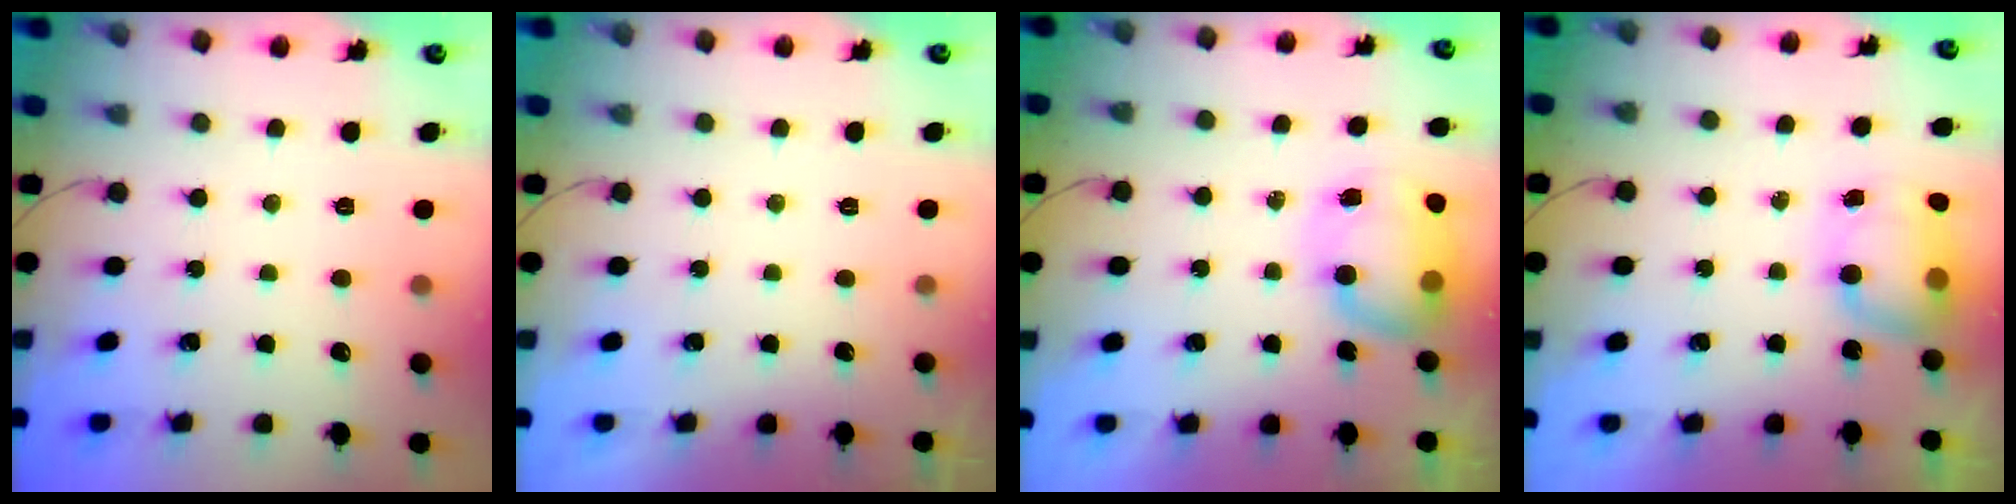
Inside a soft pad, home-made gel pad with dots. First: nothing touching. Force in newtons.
{"total": 0.0}
{"total": 9.0, "press": 8.8, "slide": 1.7}
{"total": 7.5, "press": 7.4, "slide": 1.3}